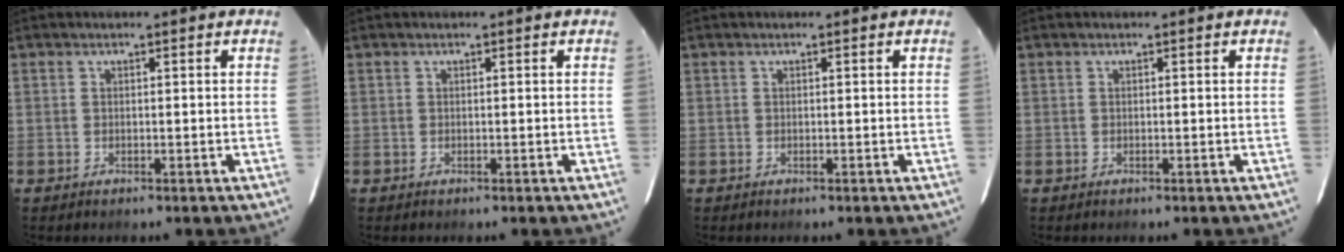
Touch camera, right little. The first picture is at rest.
{"total": 0.0}
{"total": 0.0}
{"total": 0.0}